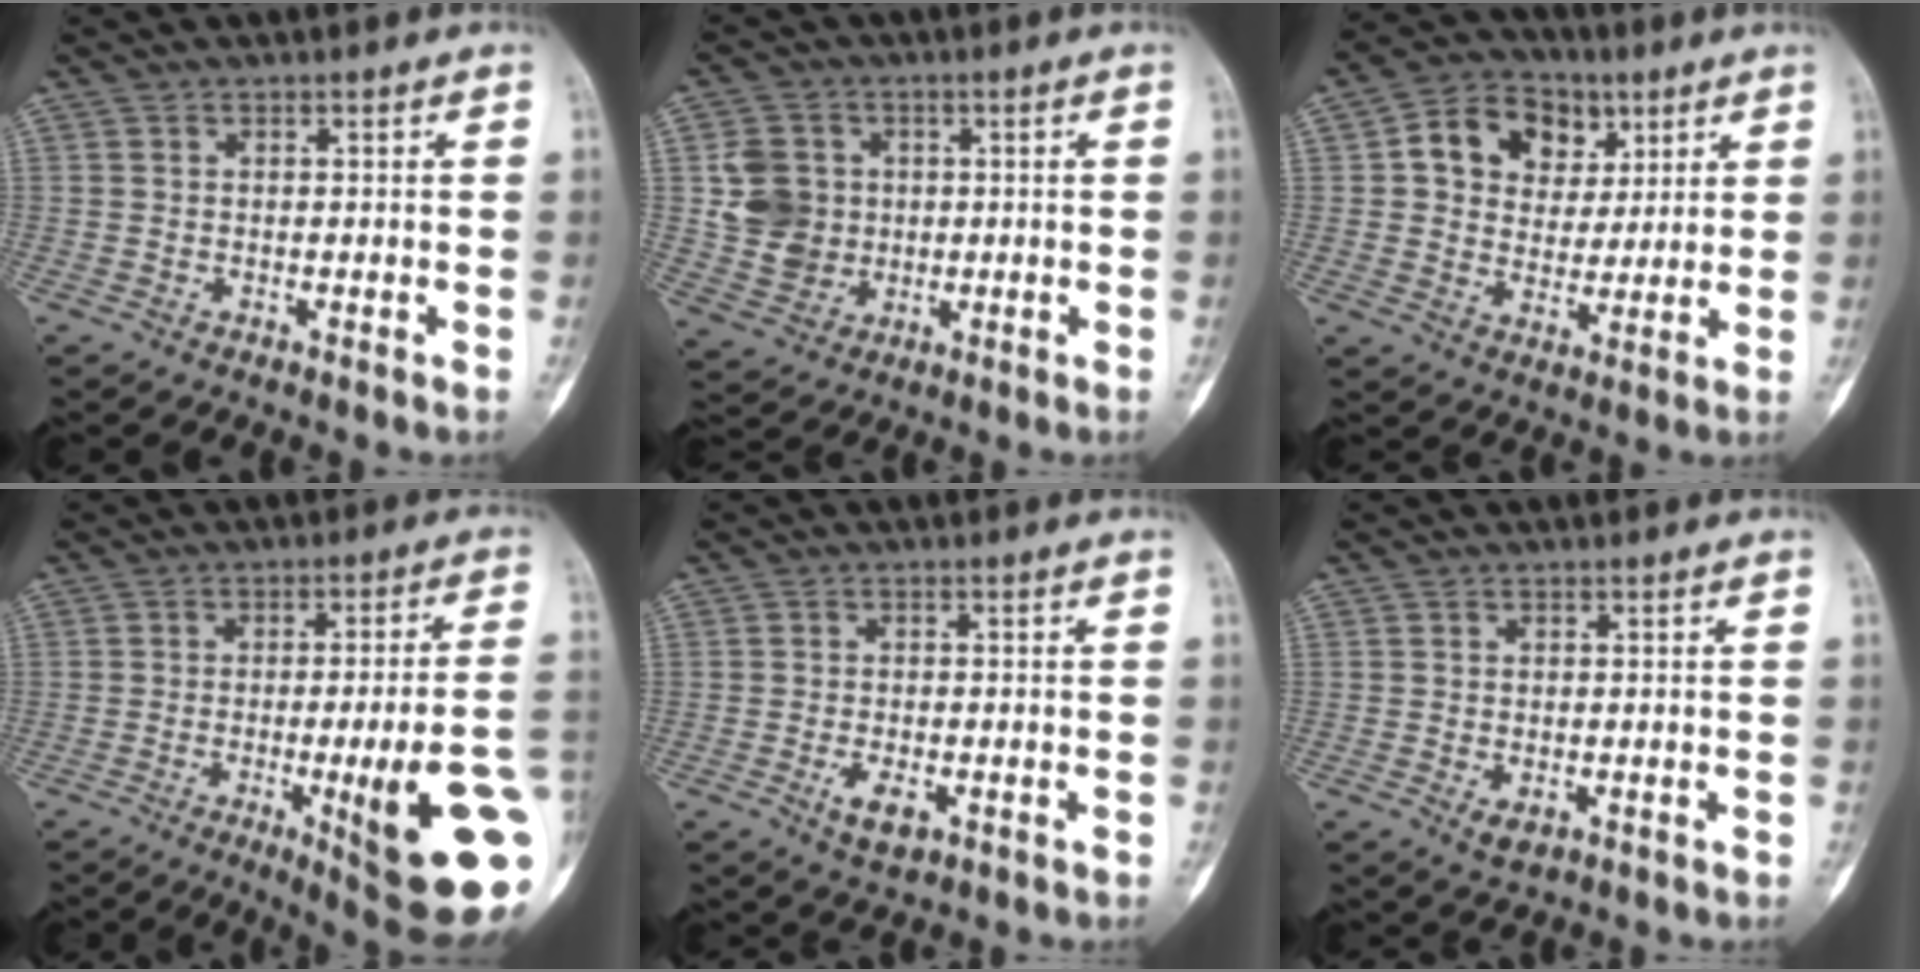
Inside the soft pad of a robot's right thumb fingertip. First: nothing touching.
{"total": 8.6, "force": [0.5, 7.8, 3.8], "torque": [-0.042, 0.001, 0.012]}
{"total": 12.7, "force": [4.5, 10.3, 6.0], "torque": [-0.058, -0.003, 0.074]}
{"total": 20.0, "force": [-5.2, 3.2, 19.1], "torque": [-0.203, 0.002, -0.057]}
{"total": 4.2, "force": [-1.5, 2.3, 3.2], "torque": [-0.053, -0.001, -0.020]}
{"total": 2.5, "force": [-0.7, 1.7, 1.8], "torque": [-0.026, -0.002, -0.004]}